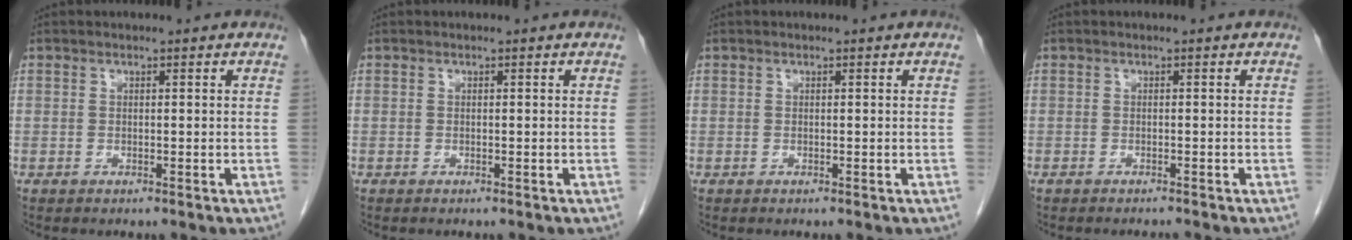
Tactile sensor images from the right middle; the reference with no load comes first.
{"total": 0.0}
{"total": 0.0}
{"total": 1.3, "force": [-1.2, -0.1, 0.4], "torque": [-0.008, -0.002, -0.016]}